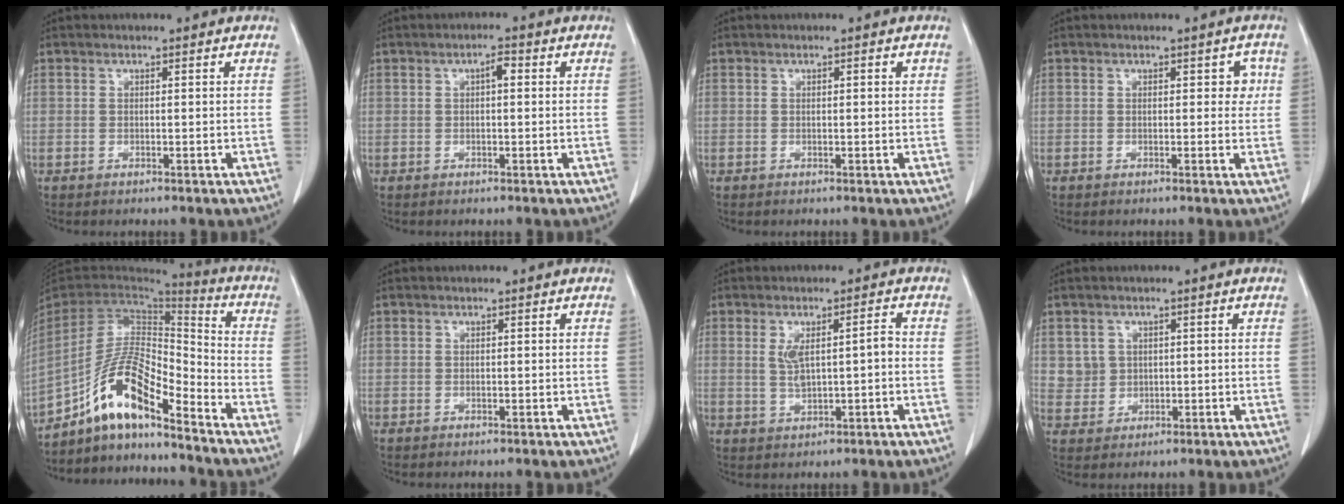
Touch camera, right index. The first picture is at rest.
{"total": 1.8, "force": [0.4, 0.6, 1.7], "torque": [-0.028, 0.005, 0.006]}
{"total": 0.8, "force": [0.3, 0.2, 0.8], "torque": [-0.014, 0.003, 0.002]}
{"total": 2.4, "force": [0.5, 1.6, 1.8], "torque": [-0.012, 0.014, 0.004]}
{"total": 13.6, "force": [-9.6, 2.8, 9.2], "torque": [-0.180, 0.018, -0.175]}
{"total": 0.0}
{"total": 4.8, "force": [0.2, 1.2, 4.6], "torque": [-0.084, 0.011, 0.010]}
{"total": 3.3, "force": [1.0, 3.1, 0.2], "torque": [0.004, 0.004, 0.023]}